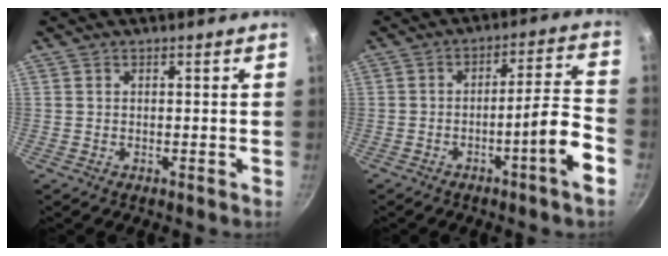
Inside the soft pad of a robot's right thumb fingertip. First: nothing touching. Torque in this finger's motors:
{"motor_torque": [3.07, 1.52, 2.17, -0.60, 0.37]}